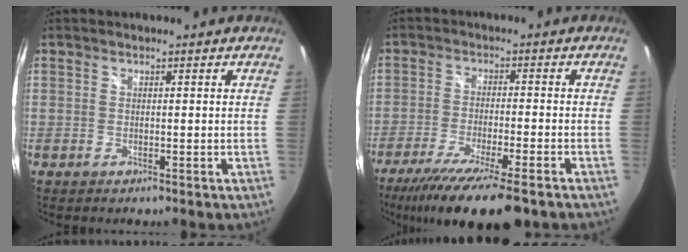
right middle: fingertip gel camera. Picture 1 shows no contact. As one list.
[{"total": 15.7, "force": [-11.9, 2.0, 10.0], "torque": [-0.196, -0.055, -0.193]}]